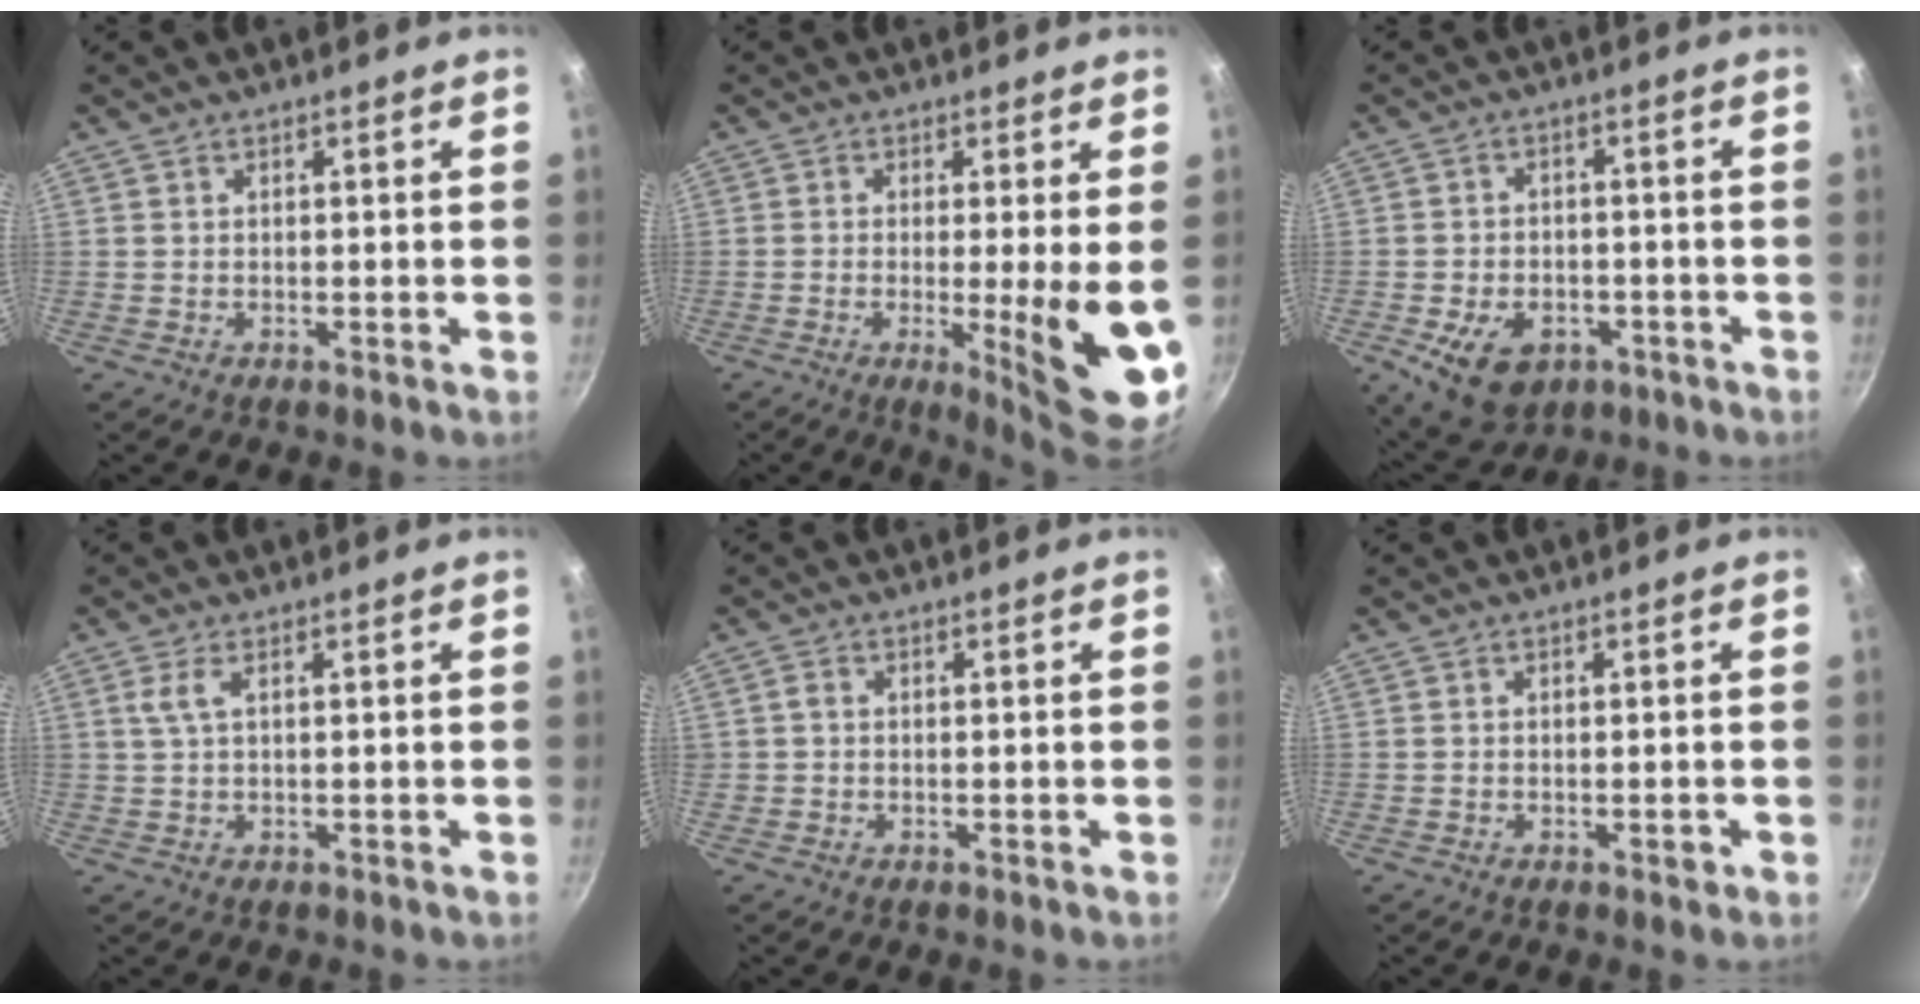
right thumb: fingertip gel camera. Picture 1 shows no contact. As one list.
[{"total": 10.8, "force": [-1.5, 1.6, 10.6], "torque": [-0.146, -0.016, -0.015]}, {"total": 11.4, "force": [-4.5, 7.8, 6.9], "torque": [-0.098, 0.013, -0.059]}, {"total": 2.6, "force": [0.9, 0.8, 2.3], "torque": [-0.055, 0.003, 0.020]}, {"total": 1.3, "force": [0.0, 1.1, 0.6], "torque": [-0.009, 0.009, -0.001]}, {"total": 1.1, "force": [-0.5, 0.5, 0.9], "torque": [-0.012, 0.002, -0.008]}]